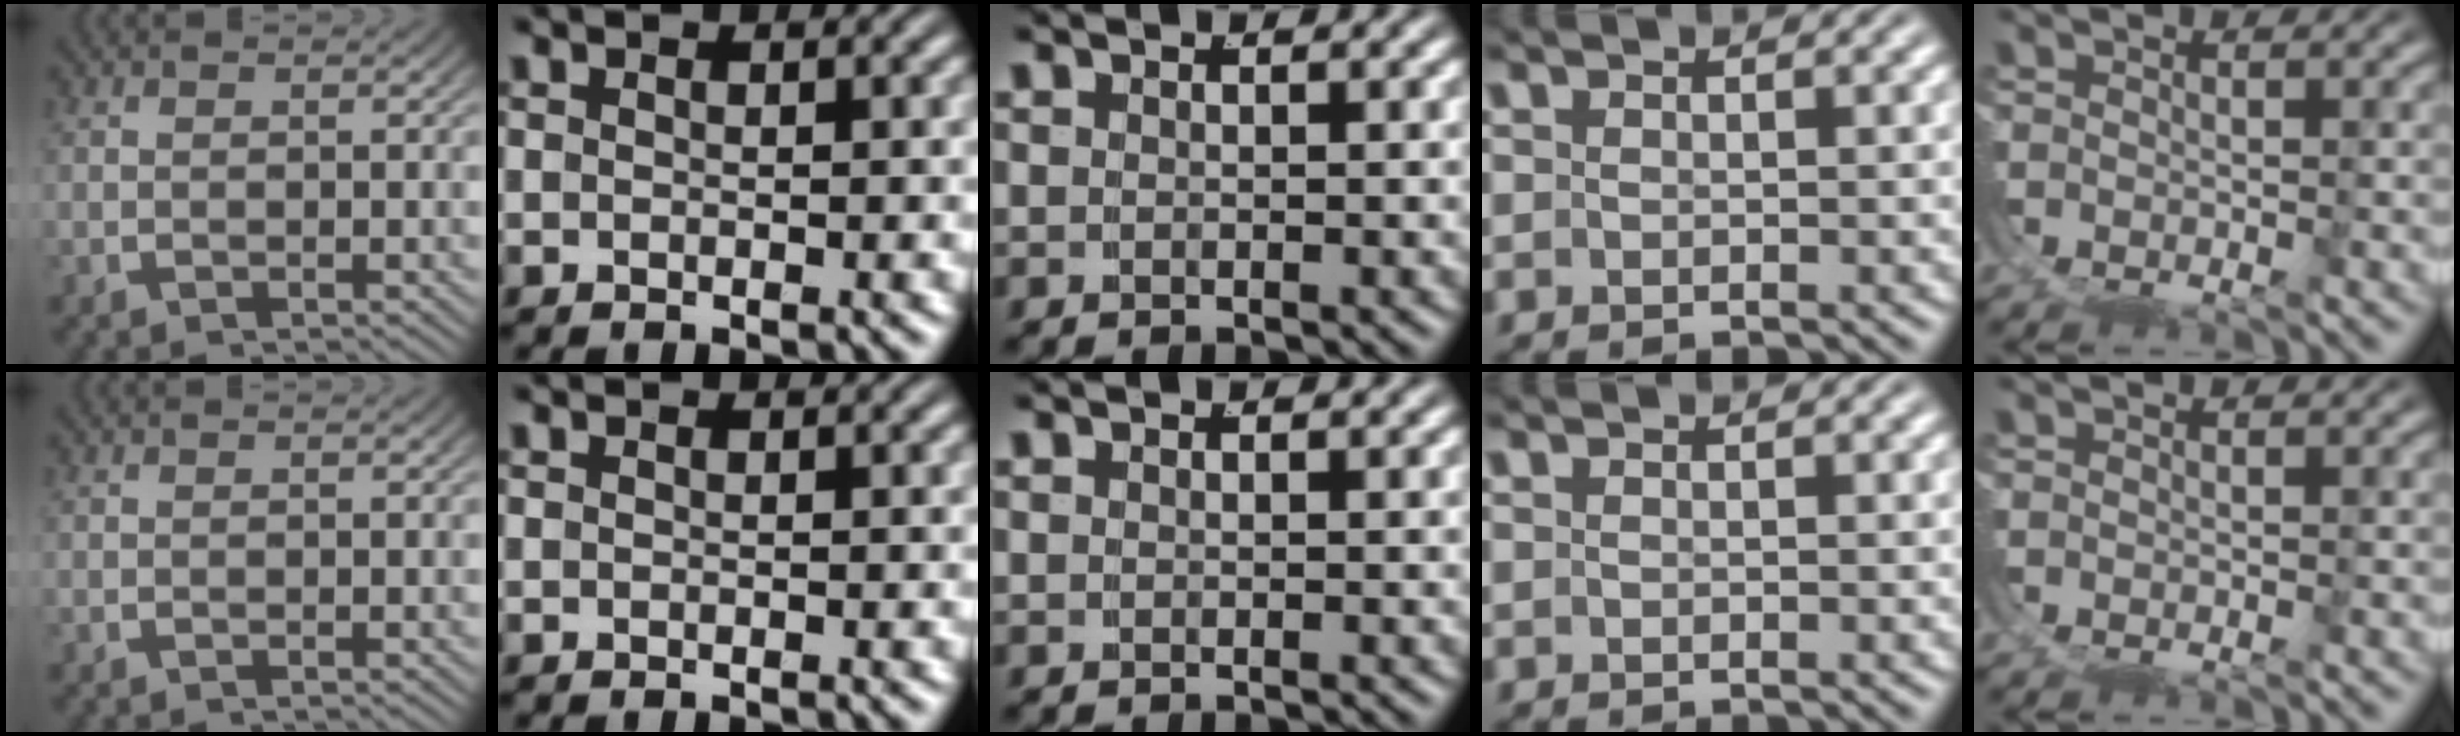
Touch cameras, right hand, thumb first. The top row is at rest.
{"ring": {"total": 1.3, "force": [-0.3, -1.2, -0.4], "torque": [0.014, -0.011, 0.005]}}